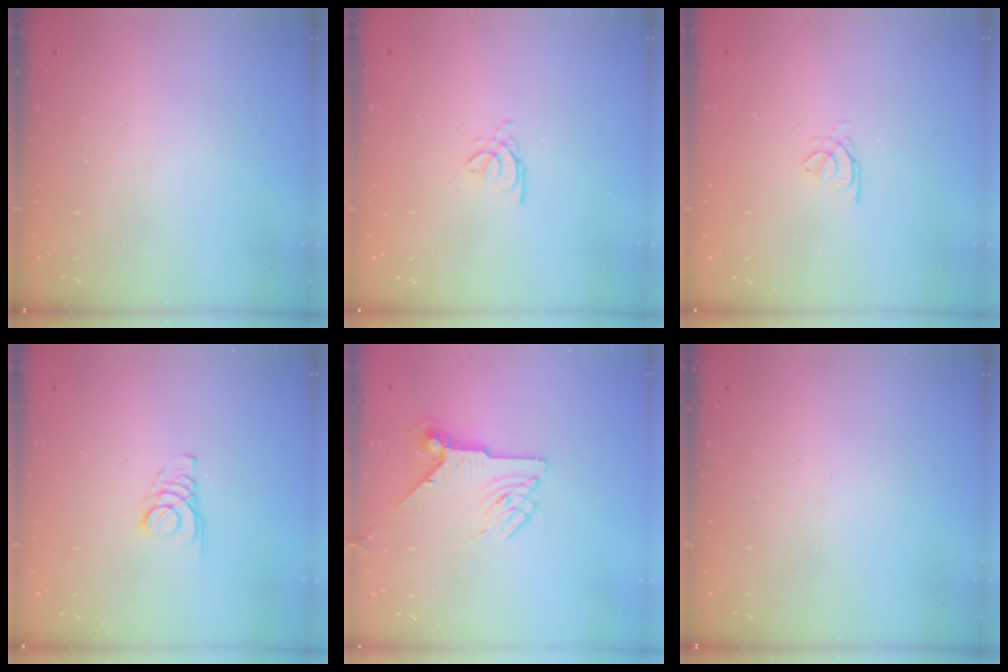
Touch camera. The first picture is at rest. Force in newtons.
{"total": 0.7, "press": 0.6, "slide": 0.3}
{"total": 0.7, "press": 0.6, "slide": 0.4}
{"total": 1.8, "press": 1.7, "slide": 0.1}
{"total": 7.5, "press": 7.5, "slide": 0.4}
{"total": 0.0}